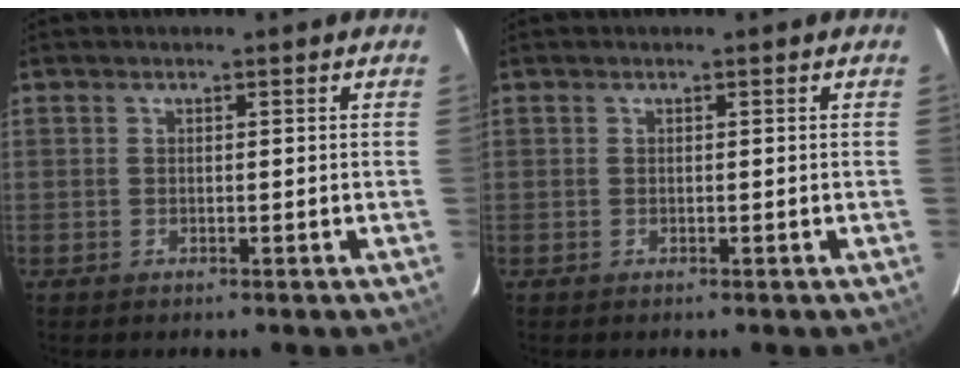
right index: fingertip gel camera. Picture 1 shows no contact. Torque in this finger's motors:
{"motor_torque": [0.00, 0.00, 0.00, 0.01]}